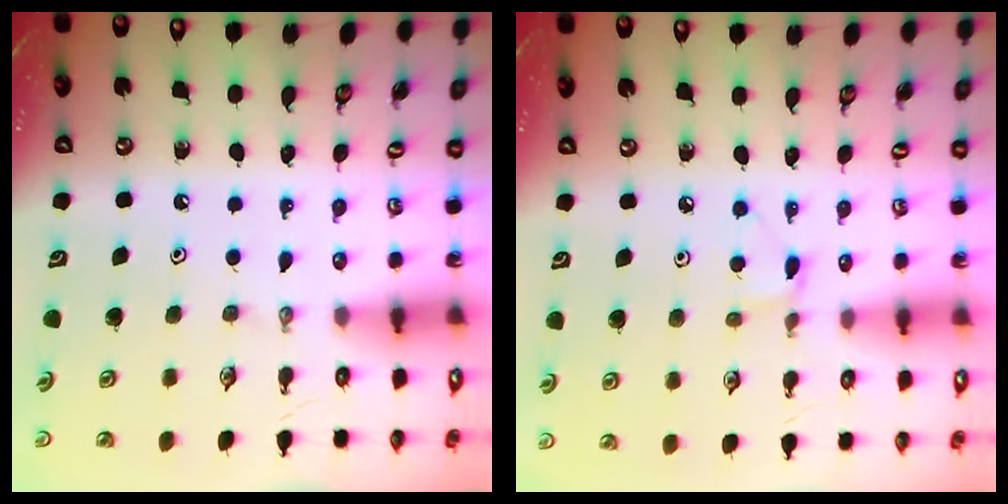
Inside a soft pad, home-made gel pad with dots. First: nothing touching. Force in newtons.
{"total": 4.4, "press": 4.3, "slide": 0.6}